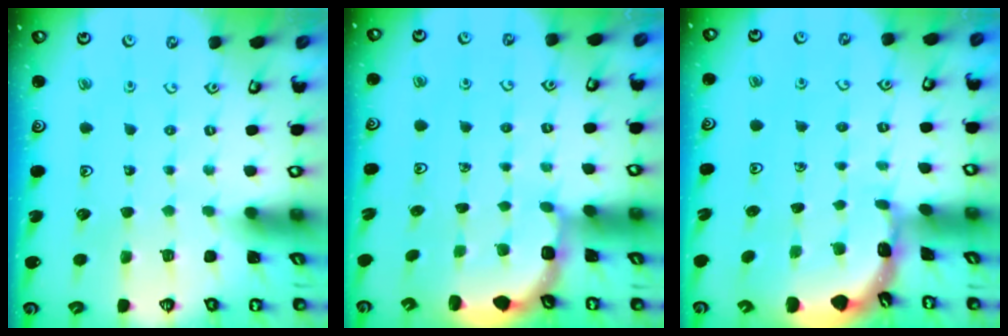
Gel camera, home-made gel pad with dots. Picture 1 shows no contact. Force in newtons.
{"total": 2.9, "press": 2.3, "slide": 1.8}
{"total": 1.8, "press": 1.8, "slide": 0.1}